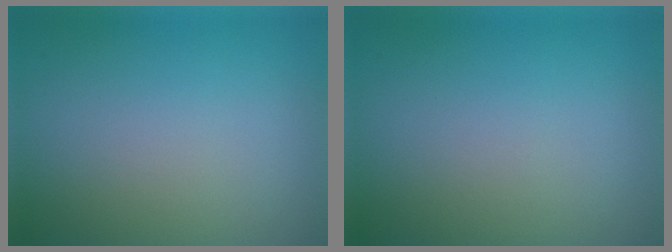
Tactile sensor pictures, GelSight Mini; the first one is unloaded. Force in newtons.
{"total": 0.0}